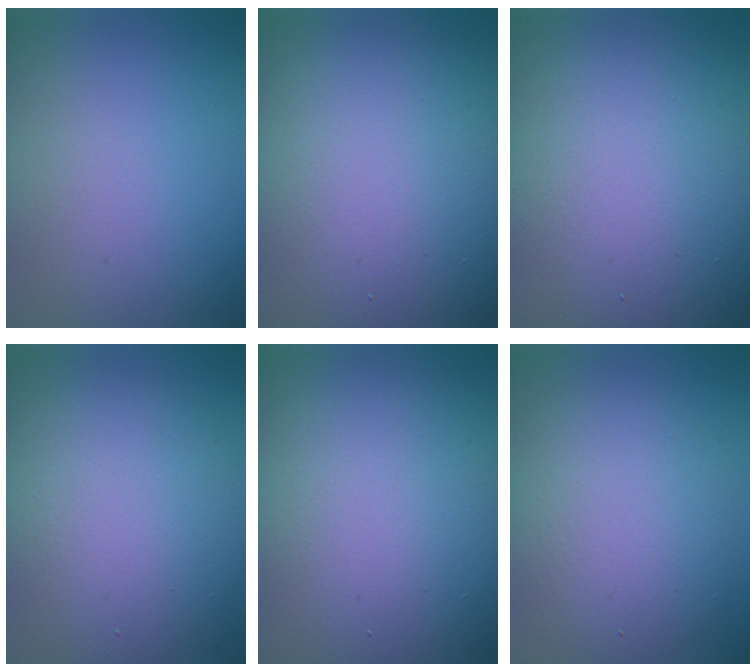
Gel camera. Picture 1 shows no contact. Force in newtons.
{"total": 18.7, "press": 18.7, "slide": 1.1}
{"total": 17.4, "press": 17.3, "slide": 1.0}
{"total": 9.7, "press": 9.7, "slide": 0.7}
{"total": 16.4, "press": 16.4, "slide": 0.8}
{"total": 6.2, "press": 6.2, "slide": 0.2}